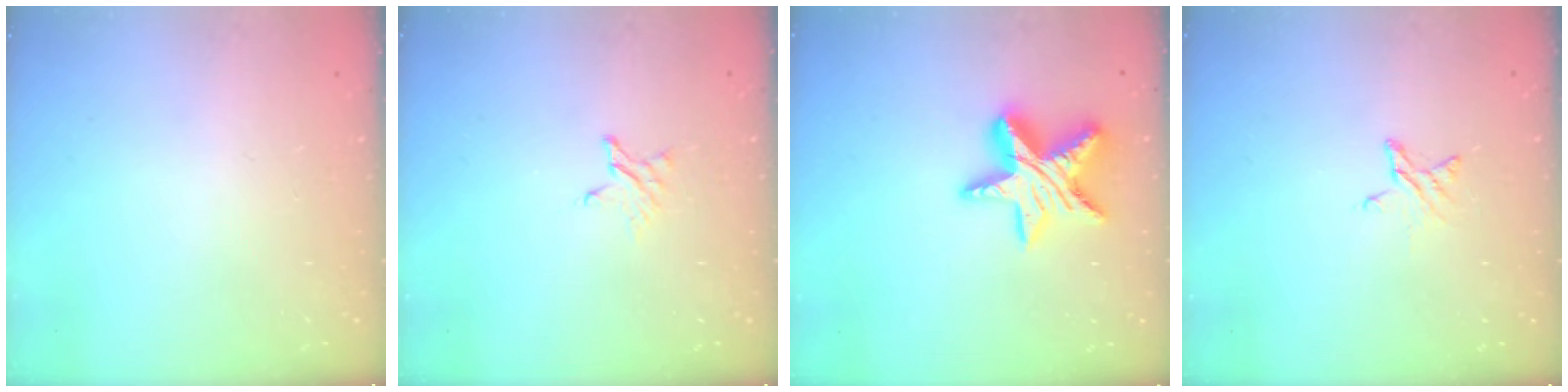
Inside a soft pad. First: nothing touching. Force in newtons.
{"total": 2.4, "press": 2.4, "slide": 0.2}
{"total": 15.0, "press": 14.9, "slide": 1.2}
{"total": 2.9, "press": 2.9, "slide": 0.3}